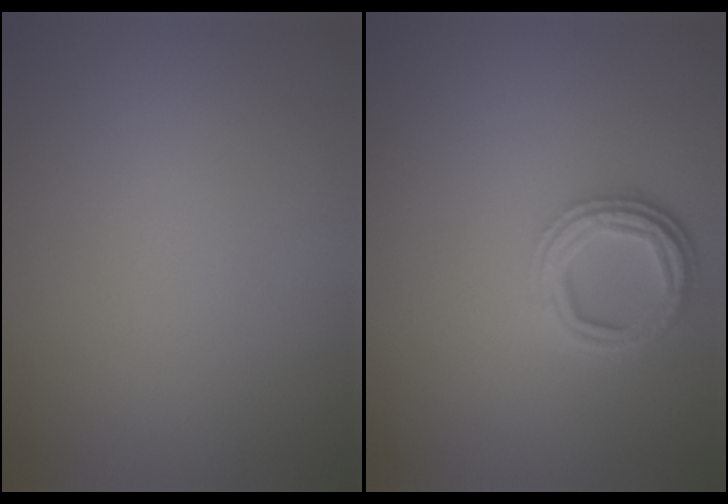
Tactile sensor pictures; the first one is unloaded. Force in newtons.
{"total": 3.8, "press": 2.9, "slide": 2.4}